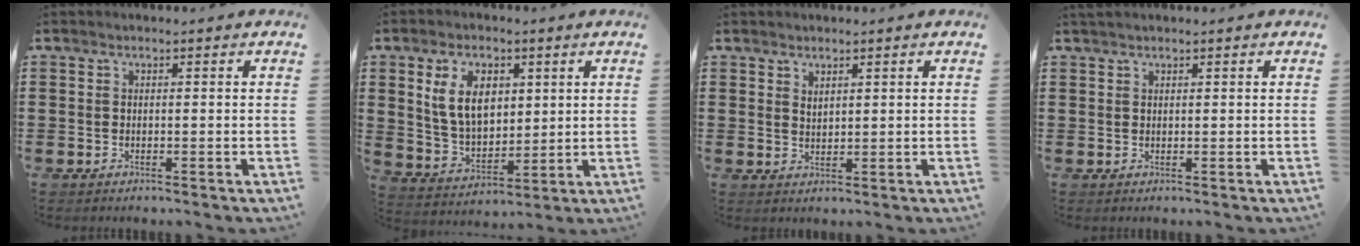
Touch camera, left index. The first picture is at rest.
{"total": 8.8, "force": [3.3, 5.6, 5.9], "torque": [-0.133, 0.013, 0.060]}
{"total": 1.5, "force": [1.4, 0.5, 0.4], "torque": [-0.010, 0.002, 0.026]}
{"total": 0.7, "force": [0.6, -0.1, 0.4], "torque": [-0.008, -0.001, 0.012]}